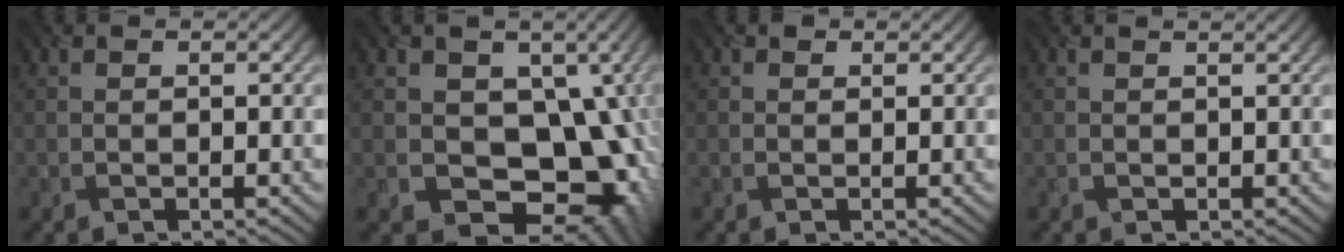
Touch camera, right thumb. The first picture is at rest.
{"total": 13.3, "force": [-1.9, 10.3, 8.3], "torque": [-0.088, -0.034, -0.019]}
{"total": 0.7, "force": [0.3, 0.3, -0.5], "torque": [0.008, -0.004, 0.006]}
{"total": 0.6, "force": [0.4, 0.0, -0.3], "torque": [0.006, -0.005, 0.005]}